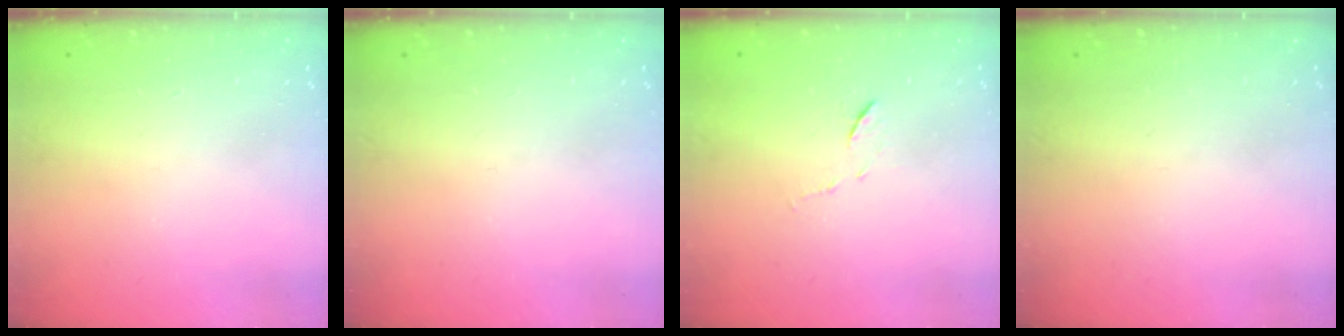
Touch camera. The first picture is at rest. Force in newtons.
{"total": 0.0}
{"total": 5.3, "press": 5.2, "slide": 0.4}
{"total": 0.0}